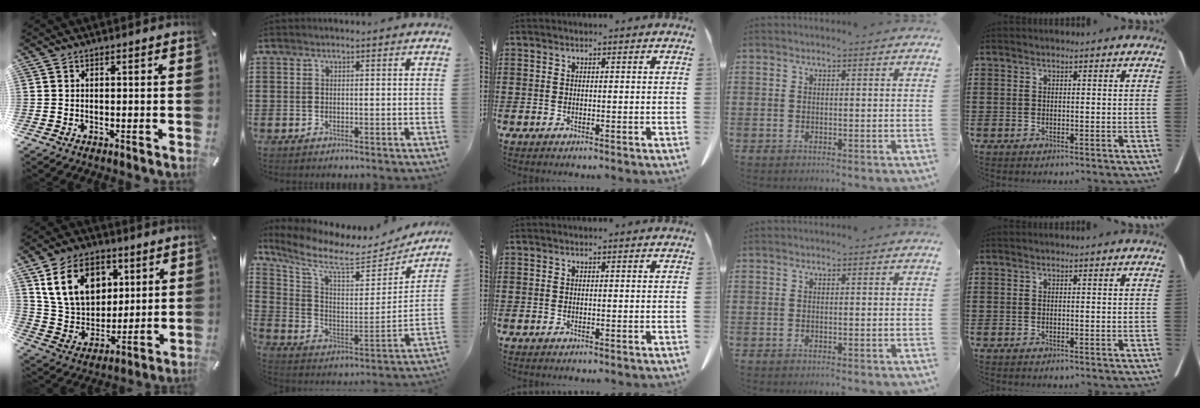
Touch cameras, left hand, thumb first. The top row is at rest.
{"thumb": {"total": 15.8, "force": [6.6, 11.9, 7.9], "torque": [-0.163, -0.011, 0.126]}, "index": {"total": 9.1, "force": [7.5, 2.1, 4.8], "torque": [-0.129, -0.047, 0.124]}}